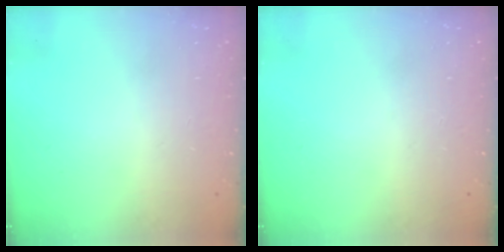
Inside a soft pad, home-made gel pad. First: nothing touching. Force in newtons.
{"total": 0.0}